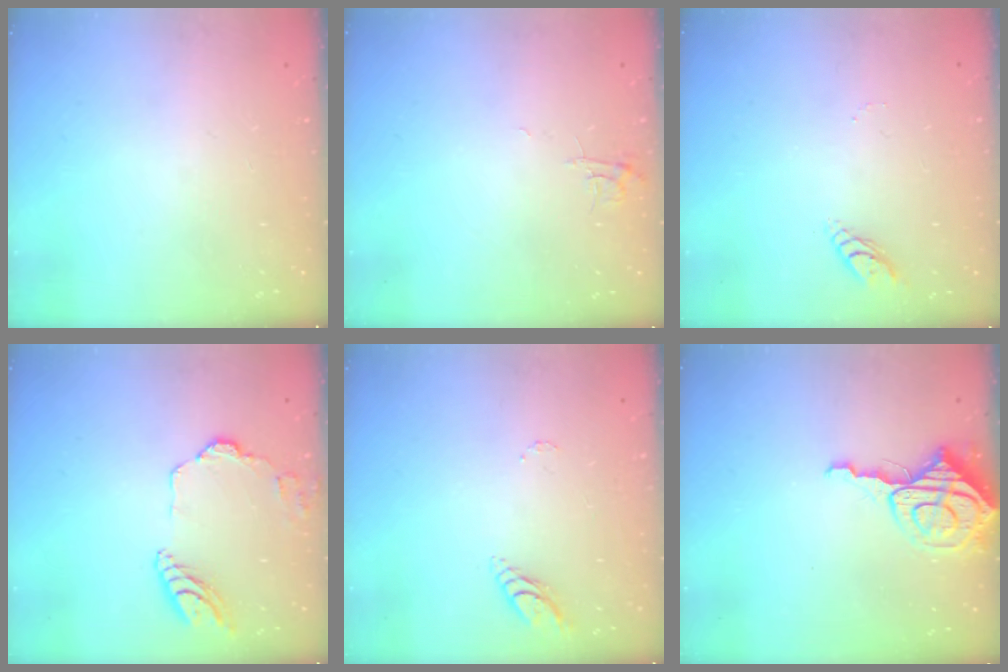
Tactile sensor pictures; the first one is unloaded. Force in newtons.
{"total": 3.8, "press": 3.7, "slide": 0.7}
{"total": 3.7, "press": 3.7, "slide": 0.4}
{"total": 12.1, "press": 12.0, "slide": 1.5}
{"total": 6.5, "press": 6.5, "slide": 0.6}
{"total": 8.9, "press": 8.8, "slide": 0.9}